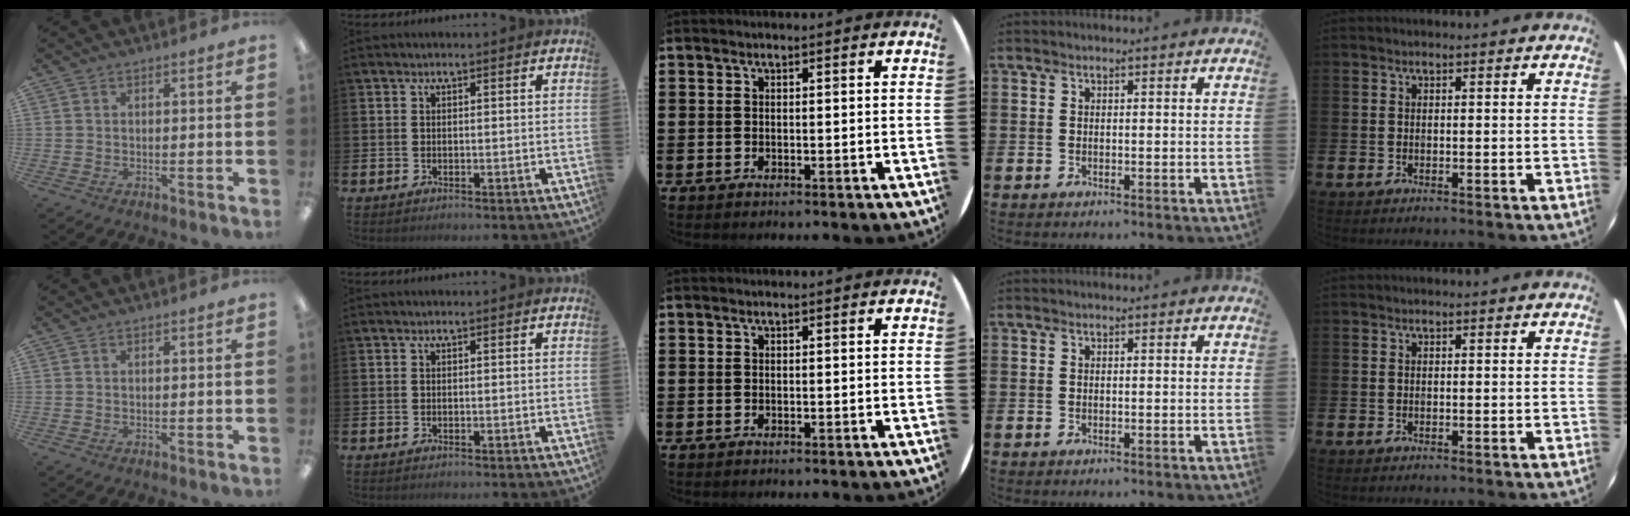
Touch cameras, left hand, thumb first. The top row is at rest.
{}